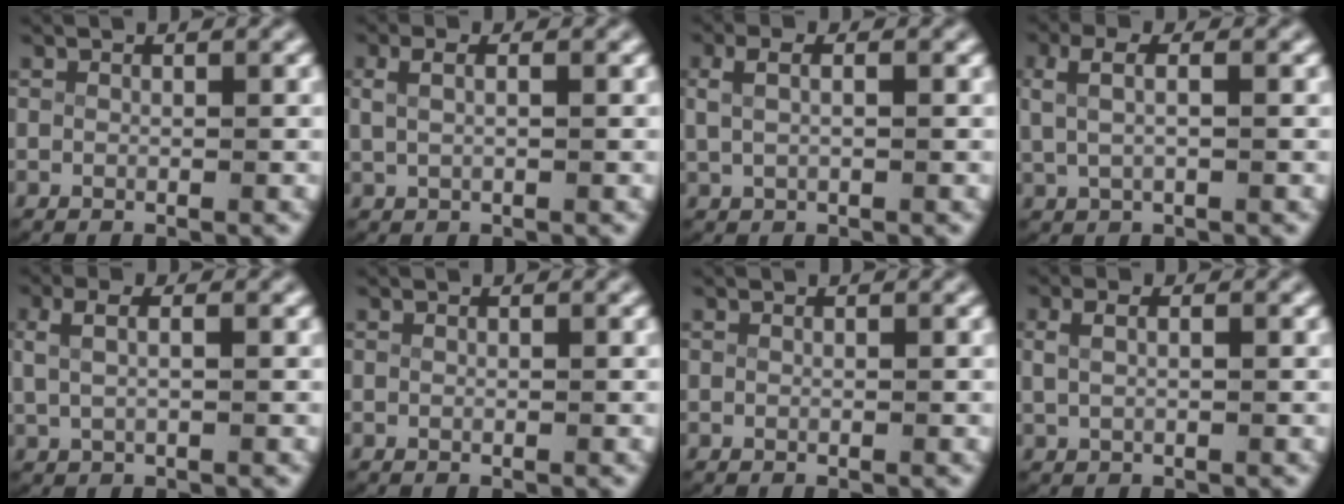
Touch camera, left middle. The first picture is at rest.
{"total": 2.2, "force": [0.4, 1.1, 1.8], "torque": [-0.043, 0.000, 0.011]}
{"total": 2.9, "force": [0.5, 1.7, 2.3], "torque": [-0.053, 0.003, 0.010]}
{"total": 3.9, "force": [0.9, 2.2, 3.0], "torque": [-0.067, 0.007, 0.015]}
{"total": 3.3, "force": [0.7, 1.9, 2.6], "torque": [-0.059, 0.004, 0.013]}
{"total": 0.0}
{"total": 0.0}
{"total": 2.0, "force": [0.3, 1.1, 1.6], "torque": [-0.039, 0.000, 0.008]}